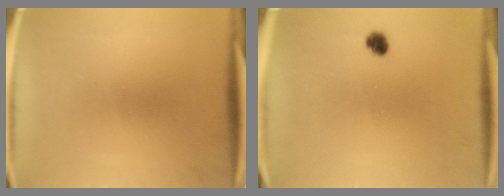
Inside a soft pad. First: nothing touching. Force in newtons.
{"total": 2.2}